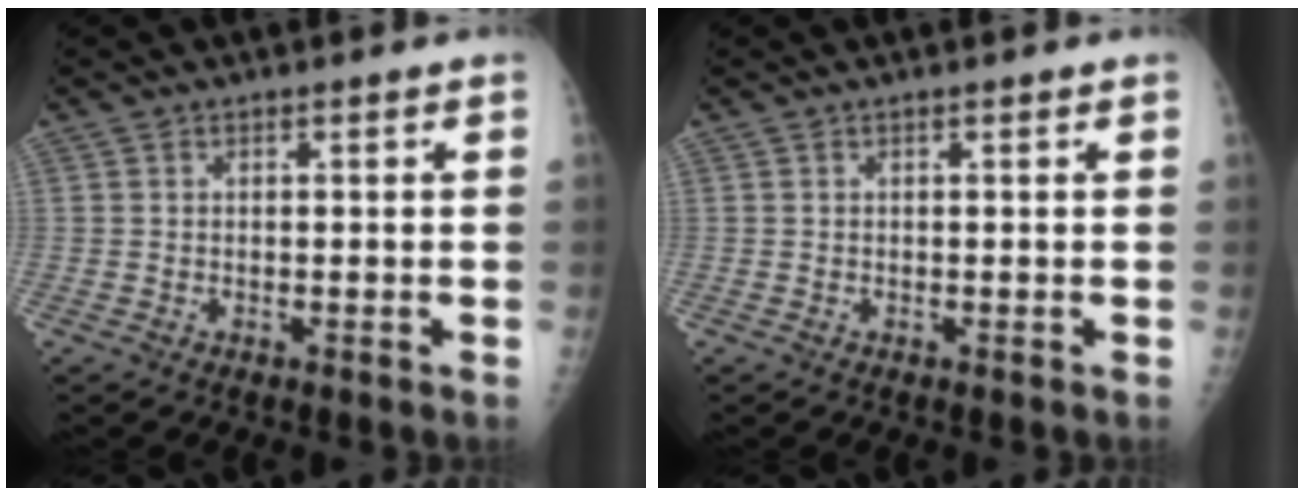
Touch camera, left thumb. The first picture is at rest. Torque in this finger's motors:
{"motor_torque": [-0.16, 0.16, -0.01, 0.01, 0.00]}